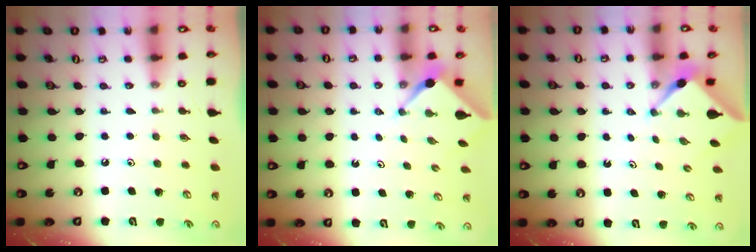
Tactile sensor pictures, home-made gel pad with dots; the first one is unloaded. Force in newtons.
{"total": 2.5, "press": 2.5, "slide": 0.3}
{"total": 3.0, "press": 3.0, "slide": 0.4}